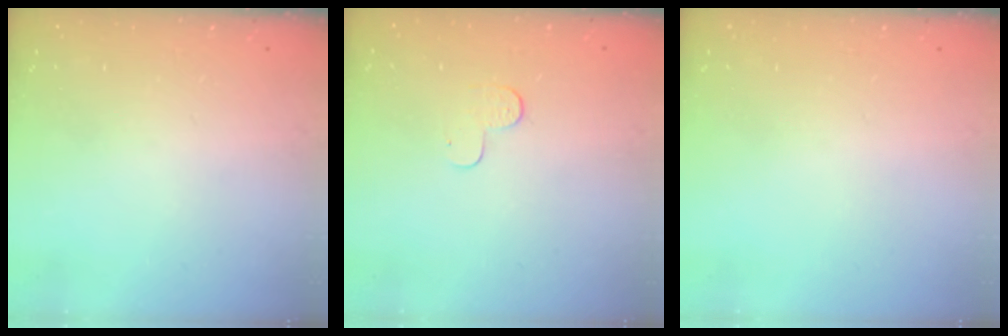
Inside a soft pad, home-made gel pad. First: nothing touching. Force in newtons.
{"total": 3.1, "press": 3.1, "slide": 0.3}
{"total": 0.0}